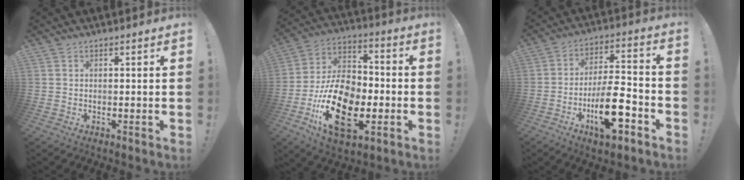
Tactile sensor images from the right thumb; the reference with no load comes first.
{"total": 23.9, "force": [-8.2, 14.3, 17.3], "torque": [-0.320, 0.047, -0.130]}
{"total": 16.1, "force": [-6.6, 5.8, 13.5], "torque": [-0.225, 0.033, -0.106]}